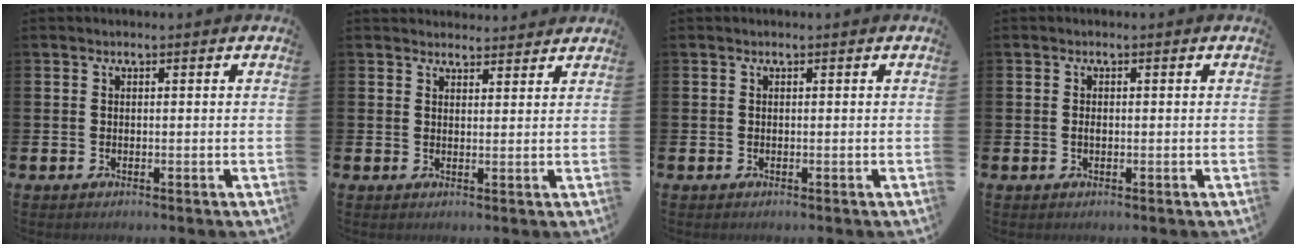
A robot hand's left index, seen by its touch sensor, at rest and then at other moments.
{"total": 2.7, "force": [2.6, 0.6, -0.2], "torque": [0.008, -0.015, 0.046]}
{"total": 0.0}
{"total": 0.6, "force": [-0.1, 0.4, 0.5], "torque": [-0.010, 0.001, -0.004]}